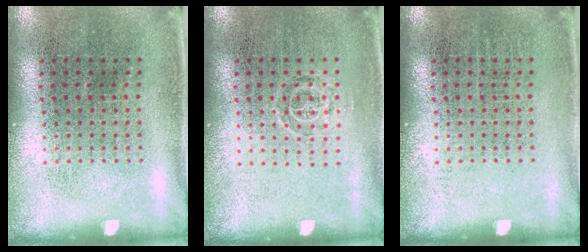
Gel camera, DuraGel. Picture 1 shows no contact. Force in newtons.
{"total": 0.7, "press": 0.5, "slide": 0.6}
{"total": 0.0}